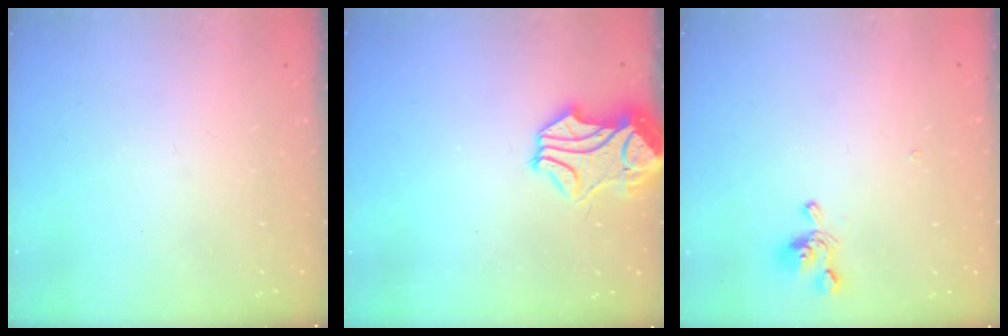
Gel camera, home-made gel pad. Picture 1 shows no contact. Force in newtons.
{"total": 2.0, "press": 1.3, "slide": 1.5}
{"total": 0.7, "press": 0.4, "slide": 0.6}